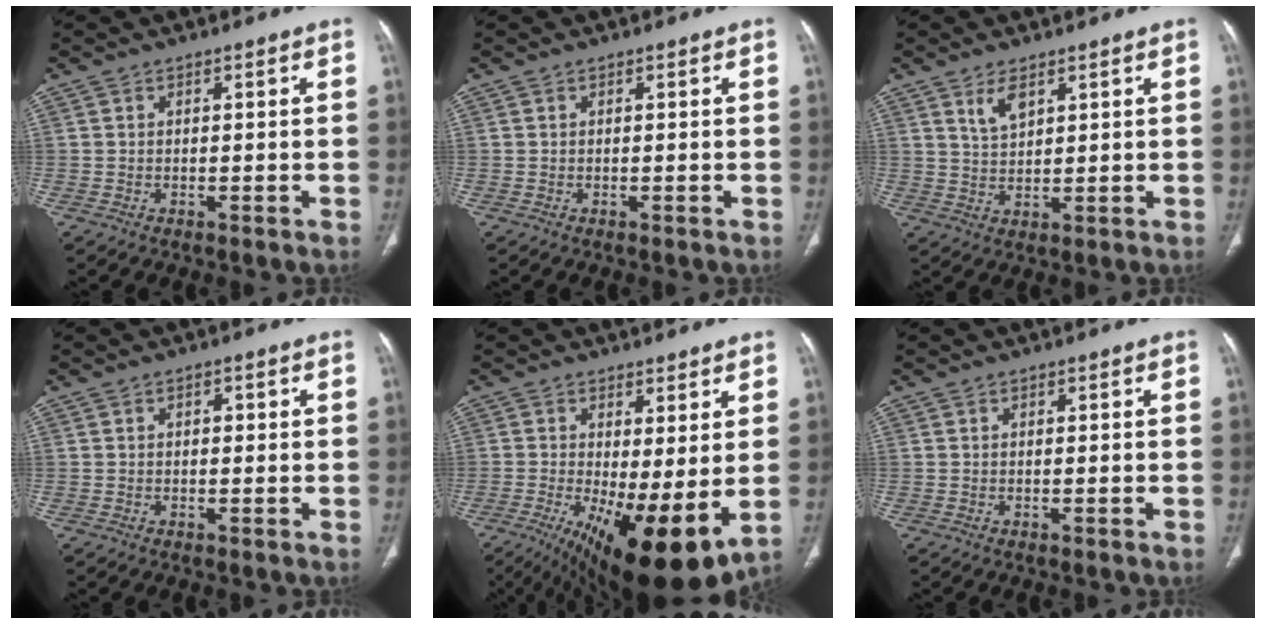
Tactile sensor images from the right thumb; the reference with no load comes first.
{"total": 0.0}
{"total": 4.4, "force": [2.6, 2.0, 2.9], "torque": [-0.050, -0.016, 0.055]}
{"total": 1.3, "force": [0.4, 0.8, 0.9], "torque": [-0.013, 0.003, 0.006]}
{"total": 15.0, "force": [-2.5, 4.9, 14.0], "torque": [-0.228, -0.026, -0.019]}
{"total": 0.0}